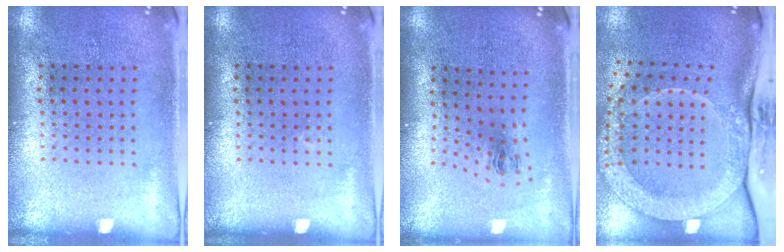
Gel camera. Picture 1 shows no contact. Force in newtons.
{"total": 0.0}
{"total": 0.9, "press": 0.4, "slide": 0.9}
{"total": 3.2, "press": 2.3, "slide": 2.3}